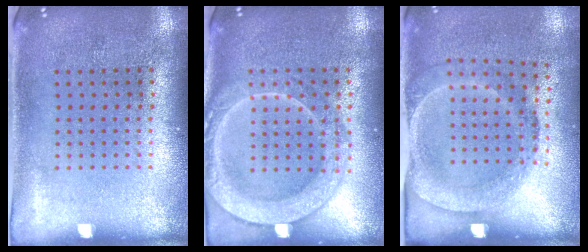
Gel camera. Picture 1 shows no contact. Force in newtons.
{"total": 2.0, "press": 2.0, "slide": 0.2}
{"total": 1.8, "press": 1.2, "slide": 1.4}